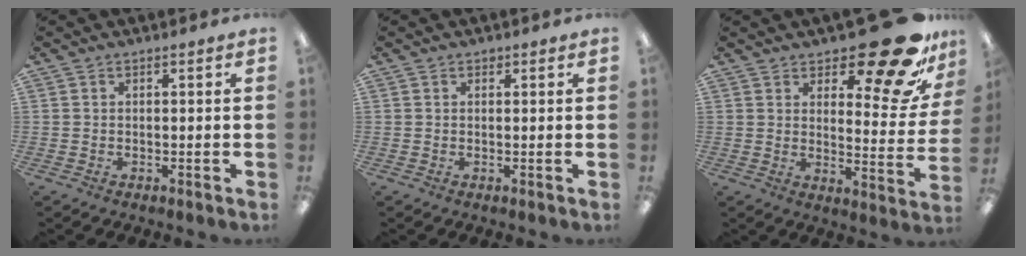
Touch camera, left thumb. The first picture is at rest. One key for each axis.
{"total": 0.7, "fx": 0.5, "fy": 0.4, "fz": 0.1, "tx": 0.005, "ty": -0.001, "tz": 0.007}
{"total": 19.7, "fx": 13.8, "fy": 6.7, "fz": 12.3, "tx": -0.139, "ty": -0.103, "tz": 0.223}